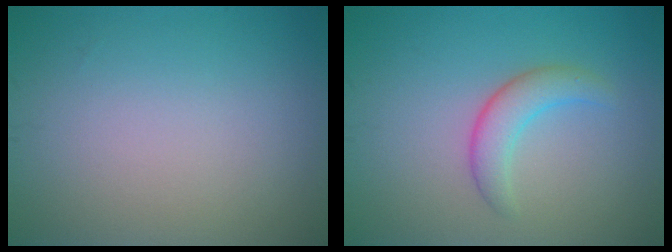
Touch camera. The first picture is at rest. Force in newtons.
{"total": 2.7, "press": 2.7, "slide": 0.1}